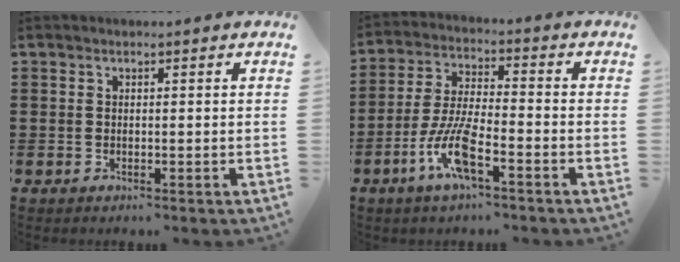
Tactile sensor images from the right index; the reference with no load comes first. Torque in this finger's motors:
{"motor_torque": [2.14, 0.00, 1.03, 0.21]}